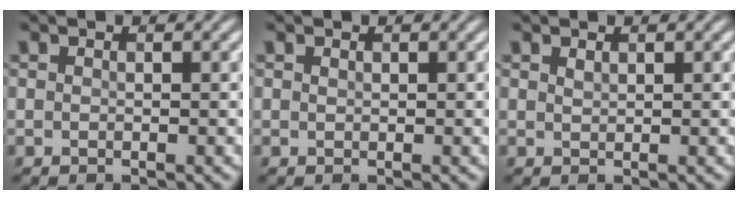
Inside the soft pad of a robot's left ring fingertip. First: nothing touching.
{"total": 0.0}
{"total": 0.6, "force": [0.5, 0.2, 0.3], "torque": [-0.007, -0.001, 0.012]}